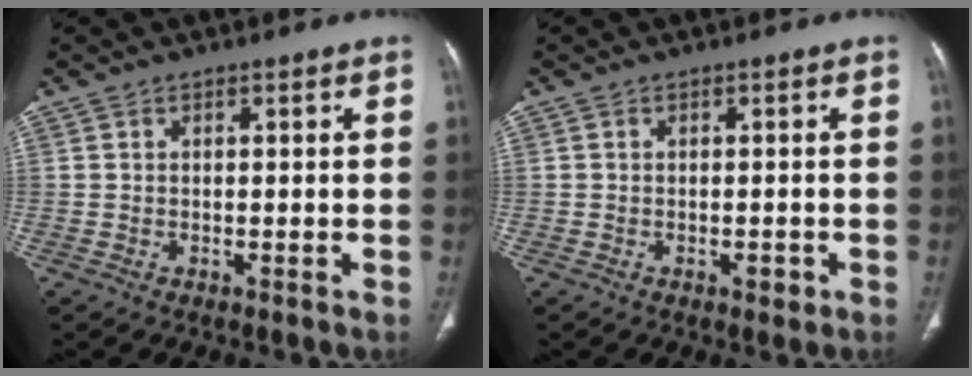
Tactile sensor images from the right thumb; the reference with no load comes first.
{"total": 1.4, "force": [-0.6, 0.8, 1.0], "torque": [-0.008, 0.000, -0.007]}